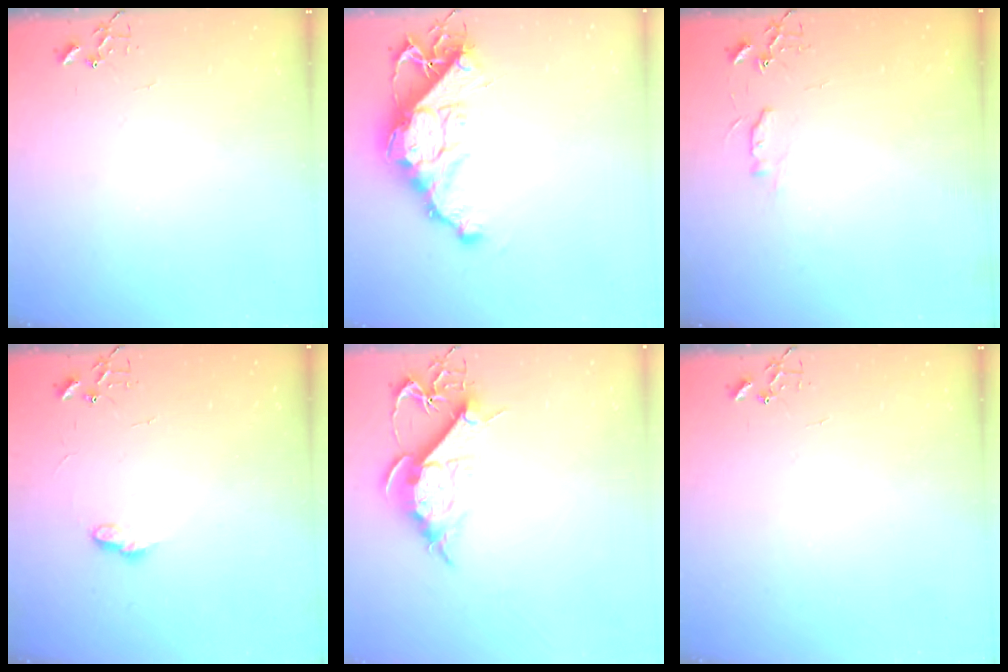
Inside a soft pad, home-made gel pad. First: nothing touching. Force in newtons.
{"total": 15.7, "press": 15.7, "slide": 1.5}
{"total": 5.6, "press": 5.6, "slide": 0.7}
{"total": 6.8, "press": 6.8, "slide": 0.7}
{"total": 11.3, "press": 11.3, "slide": 1.1}
{"total": 0.0}